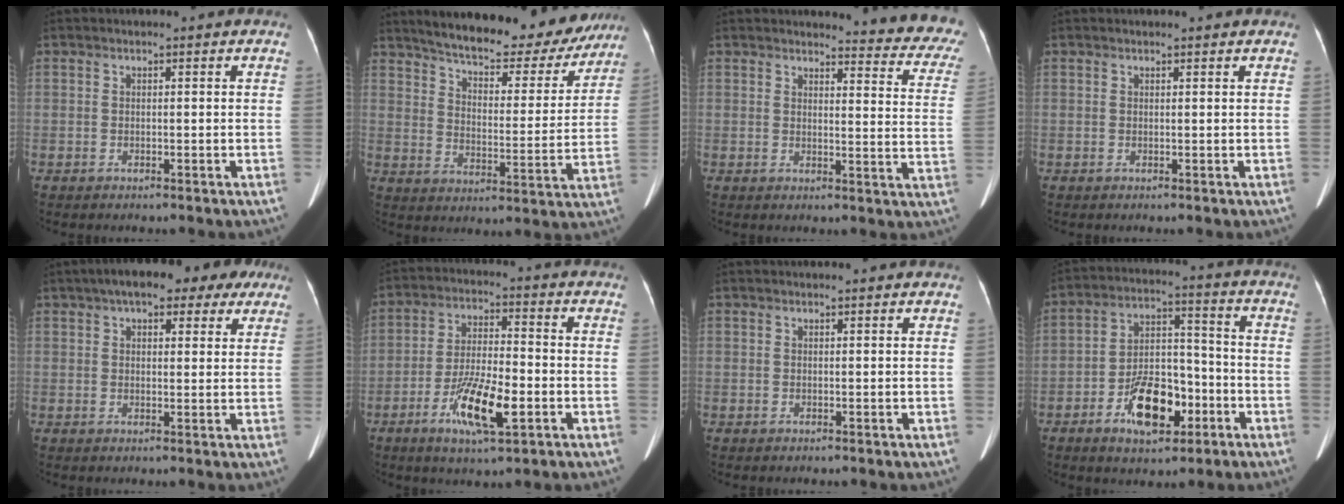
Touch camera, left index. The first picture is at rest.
{"total": 22.4, "force": [19.5, 5.7, 9.4], "torque": [-0.137, -0.002, 0.257]}
{"total": 14.6, "force": [14.1, 1.8, 3.2], "torque": [-0.003, -0.105, 0.117]}
{"total": 1.2, "force": [1.2, 0.2, 0.3], "torque": [-0.010, 0.009, 0.012]}
{"total": 12.7, "force": [8.7, 4.8, 8.0], "torque": [-0.104, 0.047, 0.115]}
{"total": 10.2, "force": [-4.1, 2.2, 9.1], "torque": [-0.176, -0.009, -0.072]}
{"total": 0.9, "force": [0.8, 0.1, 0.2], "torque": [-0.007, 0.010, 0.011]}
{"total": 11.3, "force": [-5.3, 5.4, 8.5], "torque": [-0.159, 0.015, -0.084]}